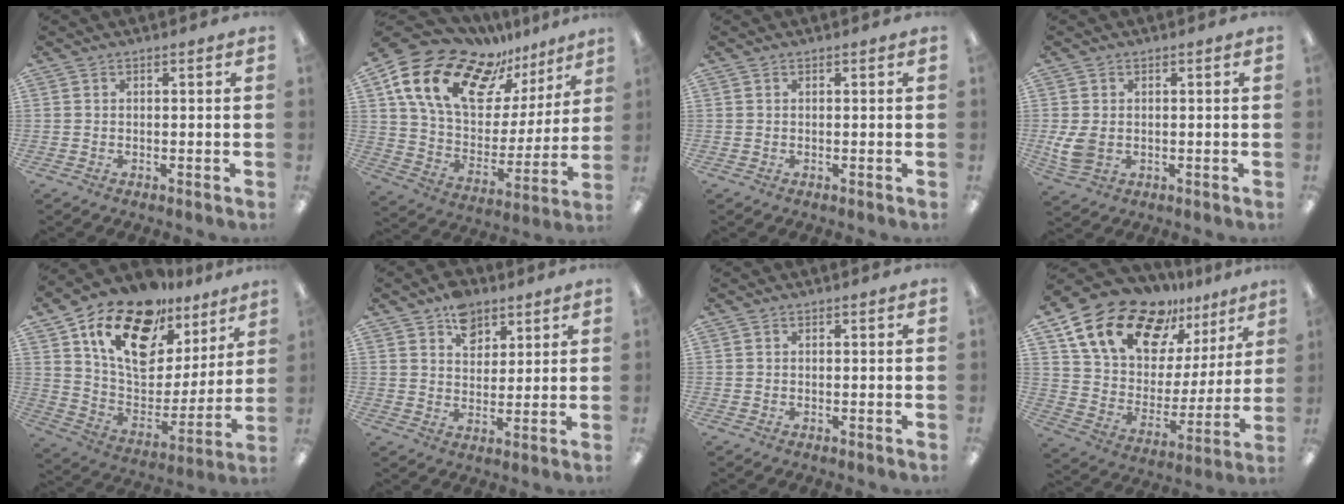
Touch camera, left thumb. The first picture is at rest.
{"total": 20.3, "force": [13.2, 11.2, 10.5], "torque": [-0.200, -0.076, 0.240]}
{"total": 0.0}
{"total": 5.7, "force": [0.0, 4.3, 3.7], "torque": [-0.068, -0.005, 0.000]}
{"total": 20.6, "force": [13.6, 11.3, 10.5], "torque": [-0.181, -0.078, 0.244]}
{"total": 8.0, "force": [5.3, 5.2, 3.0], "torque": [-0.031, -0.023, 0.091]}
{"total": 0.0}
{"total": 18.7, "force": [13.6, 9.7, 8.5], "torque": [-0.170, -0.083, 0.250]}